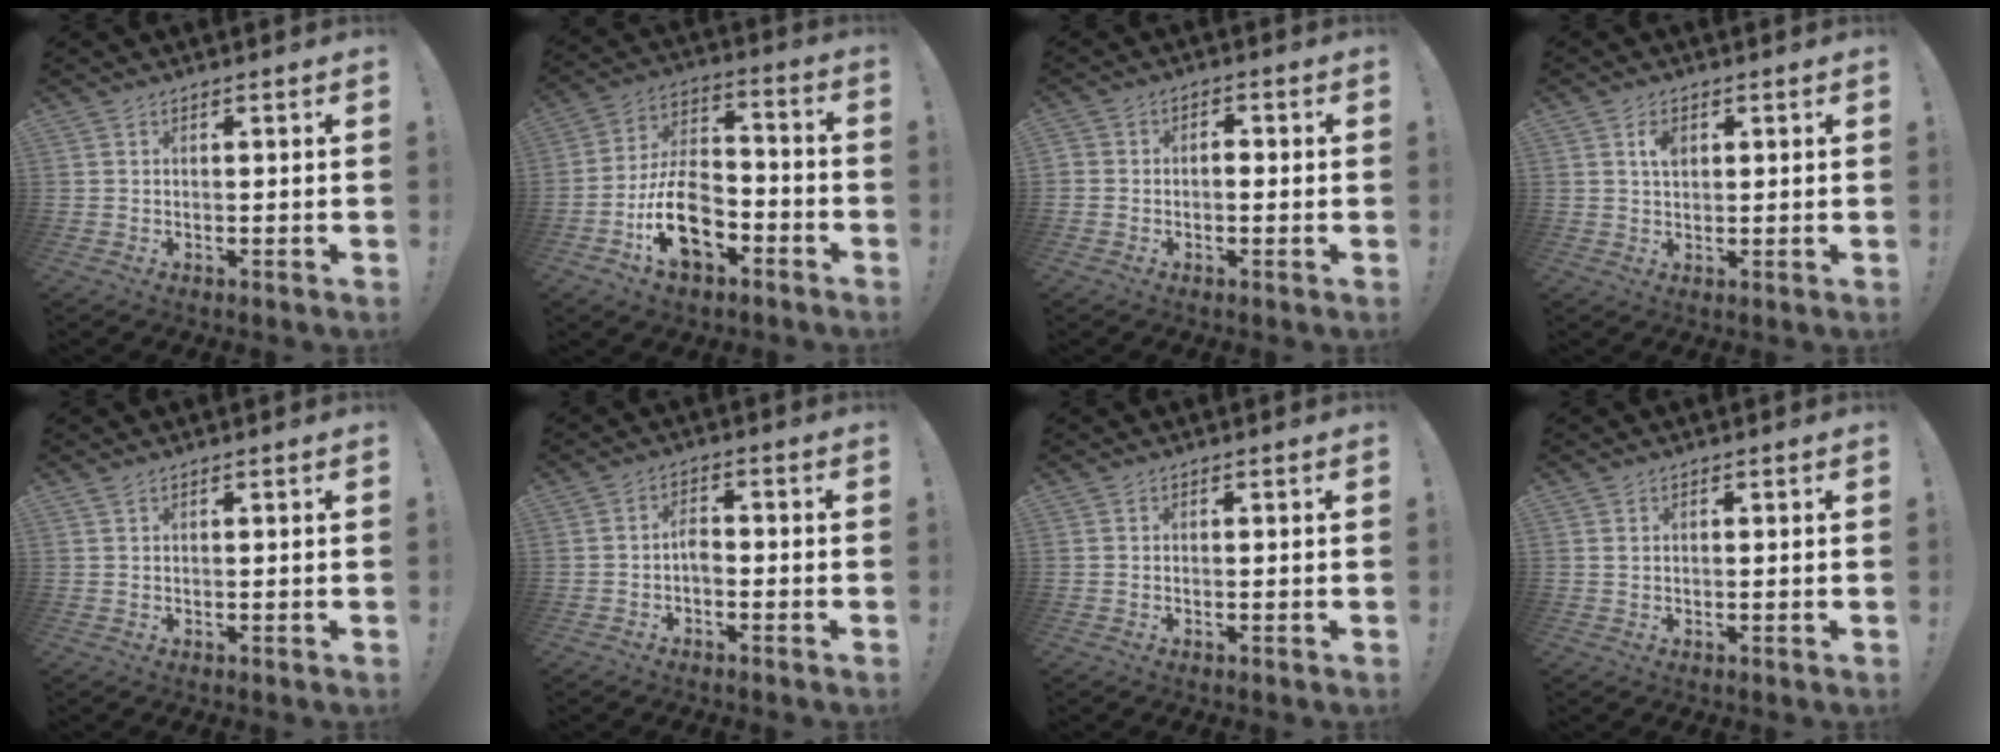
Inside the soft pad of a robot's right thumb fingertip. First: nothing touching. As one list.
[{"total": 16.9, "force": [-7.8, 10.5, 10.8], "torque": [-0.183, 0.051, -0.127]}, {"total": 2.8, "force": [-1.4, 2.0, 1.4], "torque": [-0.021, 0.003, -0.028]}, {"total": 3.3, "force": [1.2, 2.0, 2.3], "torque": [-0.025, -0.006, 0.015]}, {"total": 0.8, "force": [0.6, 0.1, 0.5], "torque": [-0.009, 0.000, 0.011]}, {"total": 3.5, "force": [-1.5, 1.8, 2.6], "torque": [-0.058, 0.007, -0.028]}, {"total": 0.0}, {"total": 0.7, "force": [0.3, 0.4, 0.4], "torque": [-0.007, 0.000, 0.006]}]